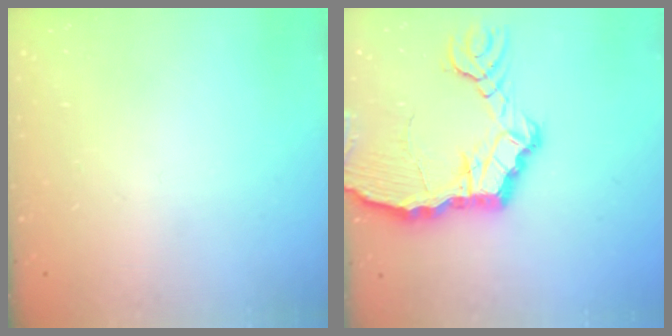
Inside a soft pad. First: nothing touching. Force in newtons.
{"total": 10.7, "press": 10.7, "slide": 1.2}